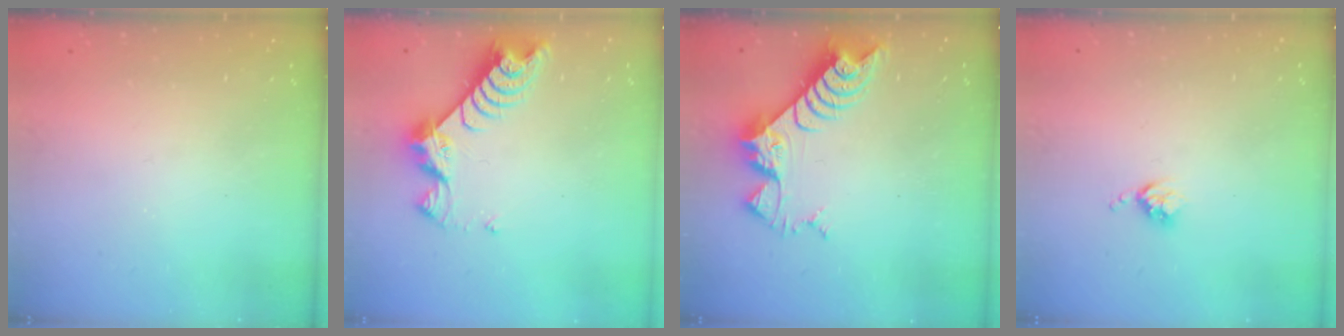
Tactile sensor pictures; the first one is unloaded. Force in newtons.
{"total": 8.1, "press": 8.1, "slide": 0.8}
{"total": 8.5, "press": 8.5, "slide": 0.8}
{"total": 3.3, "press": 3.3, "slide": 0.4}